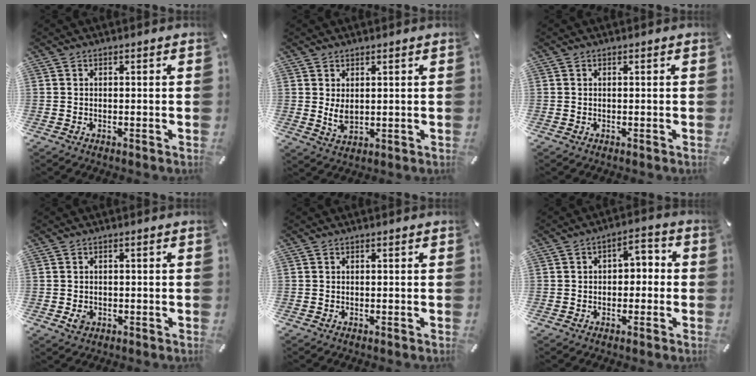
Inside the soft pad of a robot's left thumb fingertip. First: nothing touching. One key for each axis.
{"total": 4.1, "fx": 1.0, "fy": 2.5, "fz": 3.0, "tx": -0.071, "ty": -0.011, "tz": 0.014}
{"total": 0.0}
{"total": 2.4, "fx": -0.7, "fy": 2.0, "fz": 1.1, "tx": -0.019, "ty": -0.004, "tz": -0.014}
{"total": 0.0}
{"total": 4.0, "fx": -1.6, "fy": 2.9, "fz": 2.2, "tx": -0.026, "ty": 0.011, "tz": -0.037}